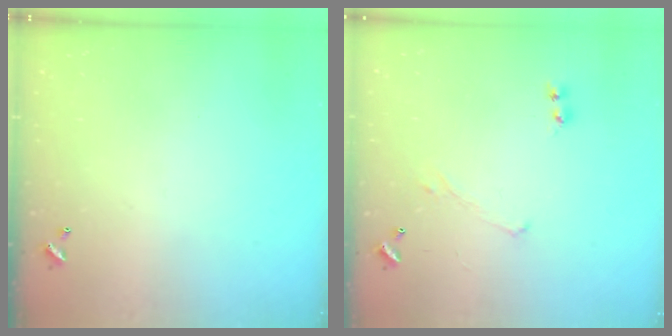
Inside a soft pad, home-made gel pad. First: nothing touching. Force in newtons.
{"total": 0.0}